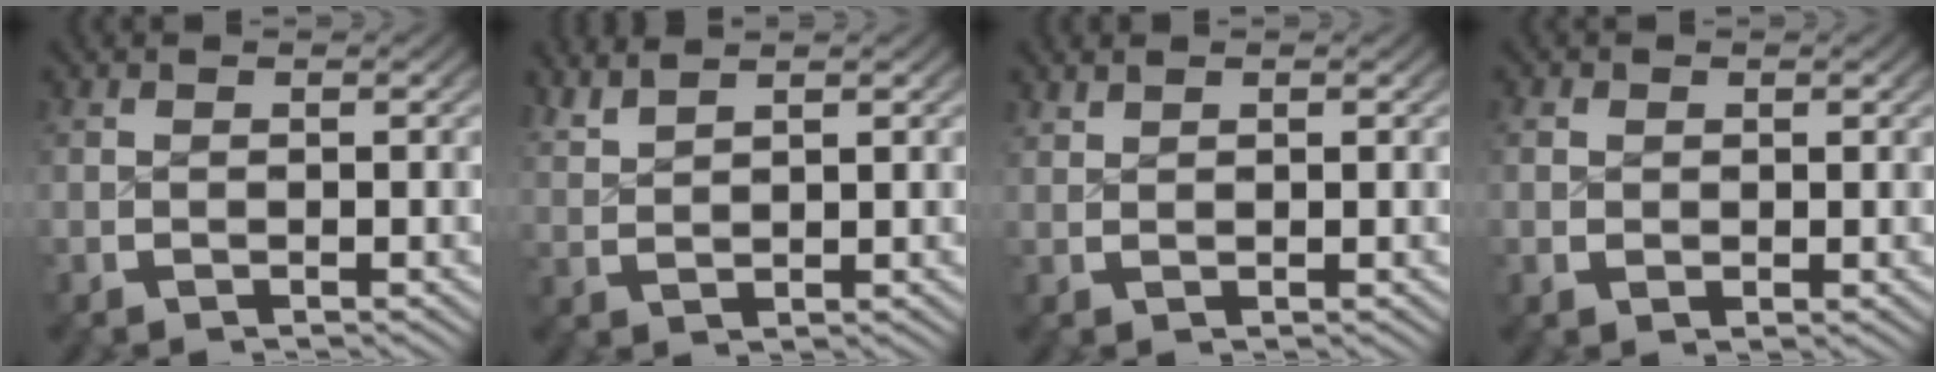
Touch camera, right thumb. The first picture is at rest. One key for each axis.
{"total": 2.8, "fx": 2.5, "fy": 0.4, "fz": 1.2, "tx": -0.020, "ty": 0.007, "tz": 0.053}
{"total": 1.0, "fx": 1.0, "fy": 0.0, "fz": 0.3, "tx": -0.003, "ty": 0.002, "tz": 0.023}
{"total": 1.4, "fx": 0.4, "fy": 1.2, "fz": 0.7, "tx": -0.015, "ty": -0.007, "tz": 0.012}